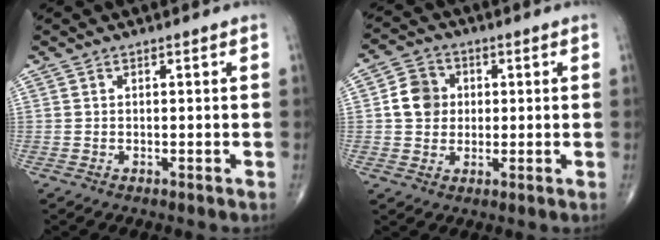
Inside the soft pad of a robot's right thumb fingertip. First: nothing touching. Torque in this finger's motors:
{"motor_torque": [0.90, 1.00, 0.75, 0.07, 0.06]}